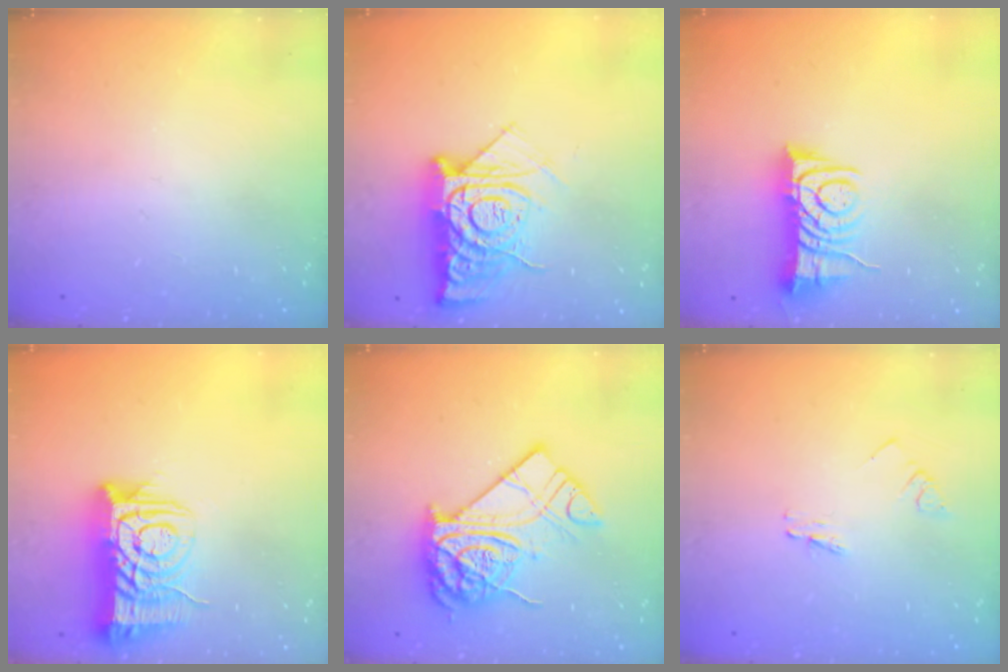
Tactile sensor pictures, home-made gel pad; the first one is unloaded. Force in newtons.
{"total": 14.7, "press": 14.6, "slide": 1.5}
{"total": 7.6, "press": 7.6, "slide": 0.6}
{"total": 12.4, "press": 12.3, "slide": 1.0}
{"total": 17.2, "press": 17.2, "slide": 1.3}
{"total": 2.6, "press": 2.6, "slide": 0.4}